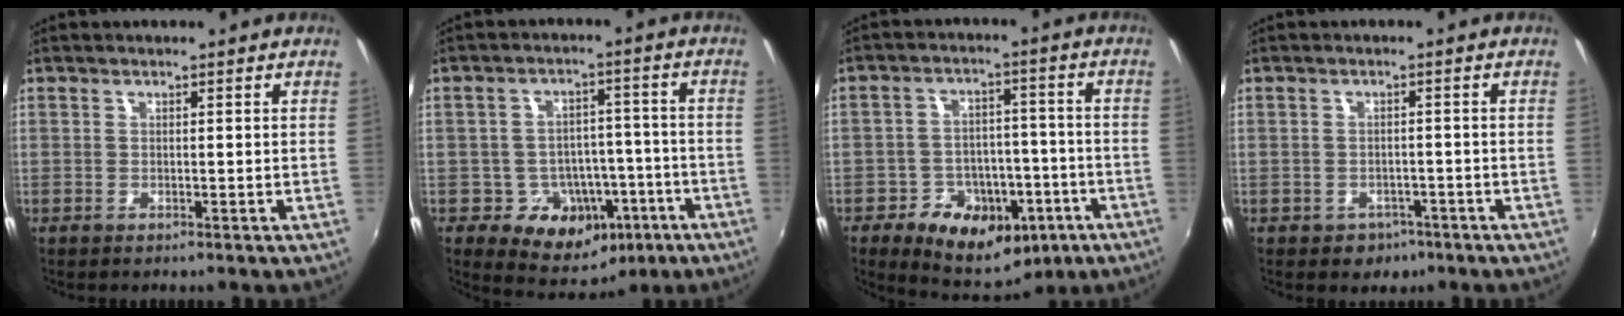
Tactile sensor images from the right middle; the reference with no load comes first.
{"total": 12.4, "force": [-5.4, 9.8, 5.4], "torque": [-0.101, 0.027, -0.050]}
{"total": 15.5, "force": [-7.8, 10.9, 7.7], "torque": [-0.159, 0.019, -0.098]}
{"total": 4.2, "force": [-2.3, 3.3, 1.0], "torque": [-0.031, -0.003, -0.028]}